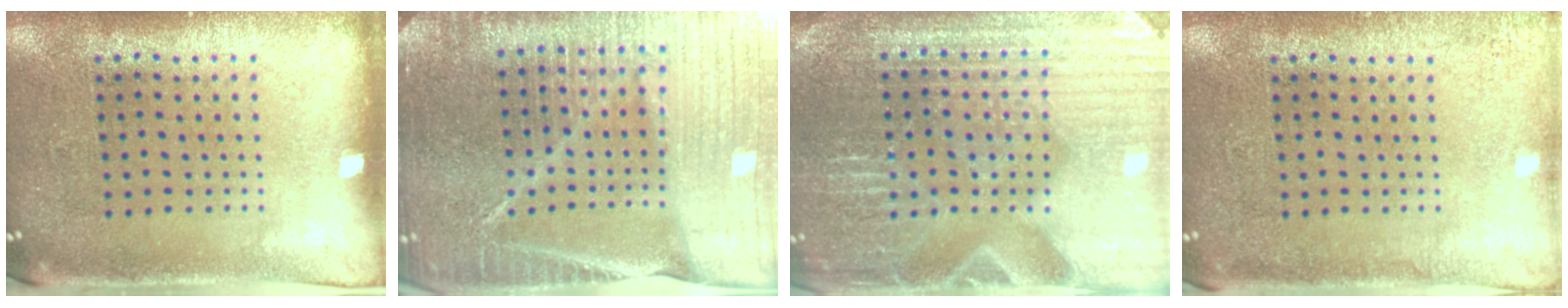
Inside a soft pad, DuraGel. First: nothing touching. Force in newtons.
{"total": 5.3, "press": 4.7, "slide": 2.4}
{"total": 4.4, "press": 4.3, "slide": 1.2}
{"total": 1.8, "press": 1.8, "slide": 0.3}